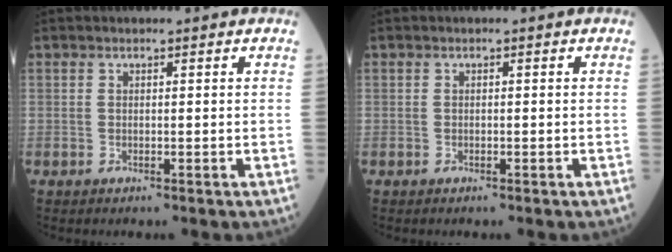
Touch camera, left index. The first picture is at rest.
{"total": 0.0}